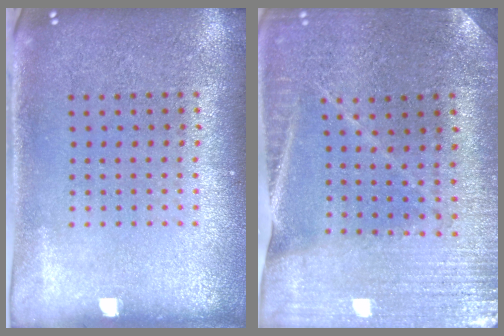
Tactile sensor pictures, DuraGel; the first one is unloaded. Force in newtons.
{"total": 1.4, "press": 1.4, "slide": 0.2}